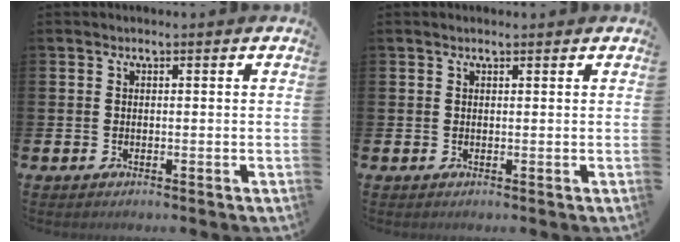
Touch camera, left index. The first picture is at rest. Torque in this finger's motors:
{"motor_torque": [0.89, -1.25, 0.08, 0.03]}